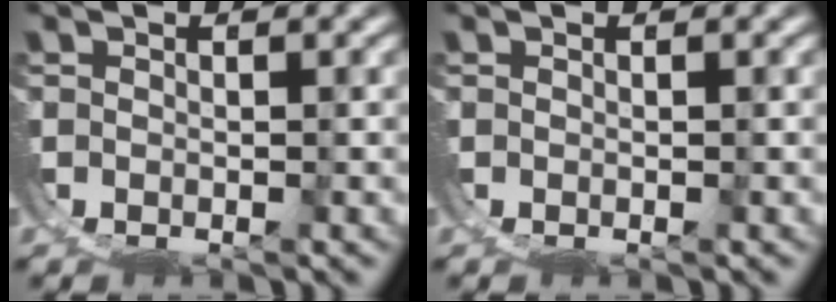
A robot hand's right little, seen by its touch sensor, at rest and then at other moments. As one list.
[{"total": 0.0}]